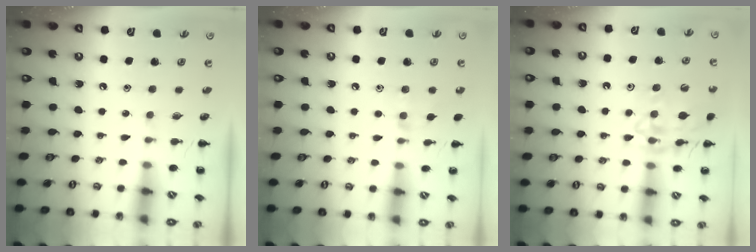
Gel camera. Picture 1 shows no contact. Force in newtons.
{"total": 7.1, "press": 6.8, "slide": 2.1}
{"total": 14.8, "press": 14.7, "slide": 1.1}